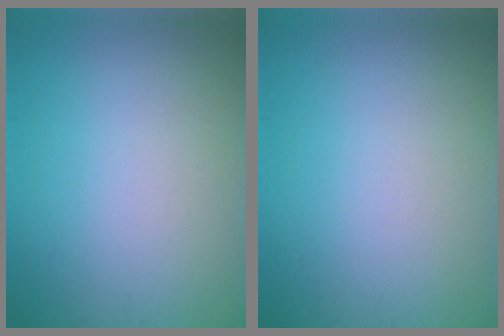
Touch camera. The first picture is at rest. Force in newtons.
{"total": 0.0}